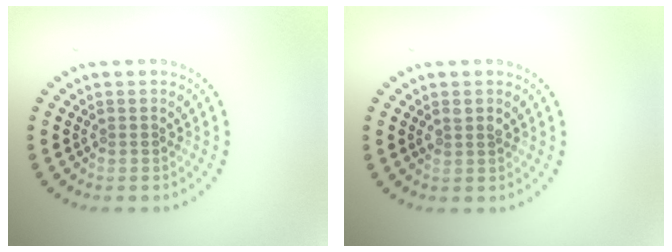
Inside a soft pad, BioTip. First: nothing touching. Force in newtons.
{"total": 1.0, "press": 1.0, "slide": 0.2}